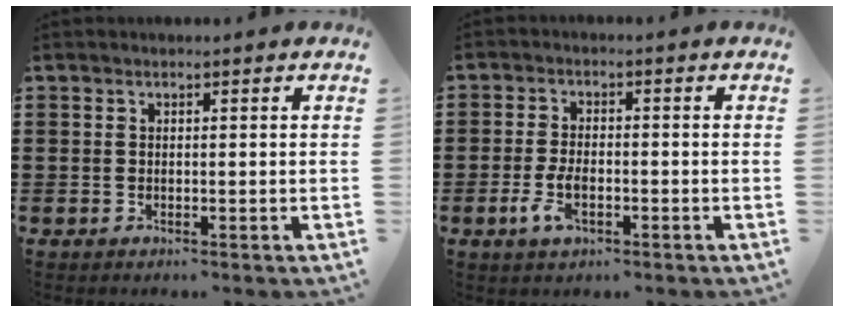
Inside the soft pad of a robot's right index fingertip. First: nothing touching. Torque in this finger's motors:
{"motor_torque": [1.69, 0.45, 0.32, 0.11]}